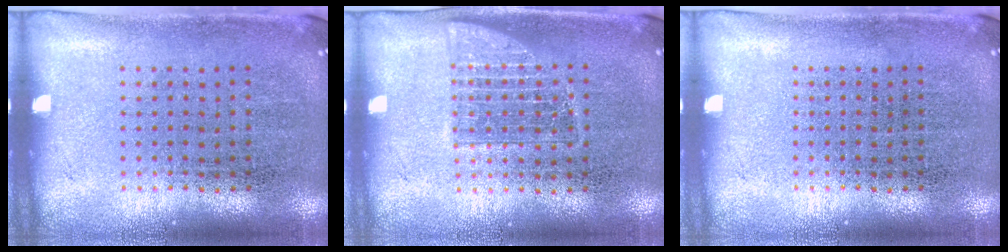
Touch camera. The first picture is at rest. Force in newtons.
{"total": 1.0, "press": 1.0, "slide": 0.2}
{"total": 0.0}